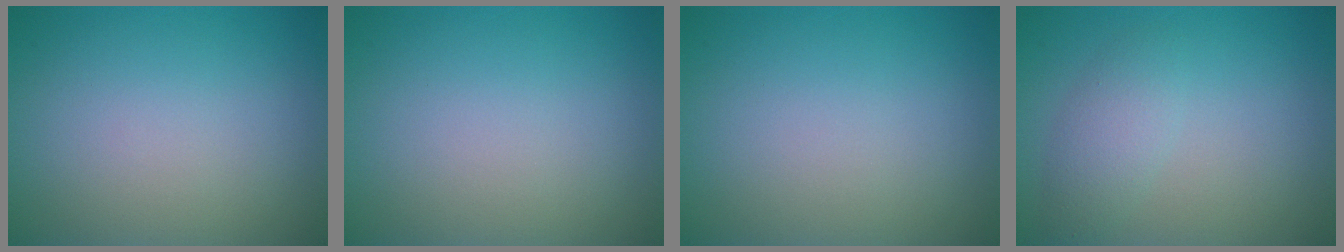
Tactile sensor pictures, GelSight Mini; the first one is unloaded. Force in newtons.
{"total": 0.0}
{"total": 0.0}
{"total": 2.2, "press": 2.2, "slide": 0.1}